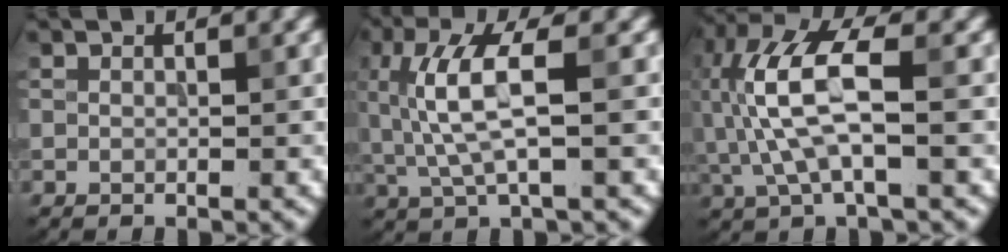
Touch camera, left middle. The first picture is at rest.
{"total": 5.4, "force": [0.6, 1.4, 5.1], "torque": [-0.120, 0.004, 0.013]}
{"total": 8.1, "force": [0.2, 3.1, 7.5], "torque": [-0.179, 0.019, -0.001]}